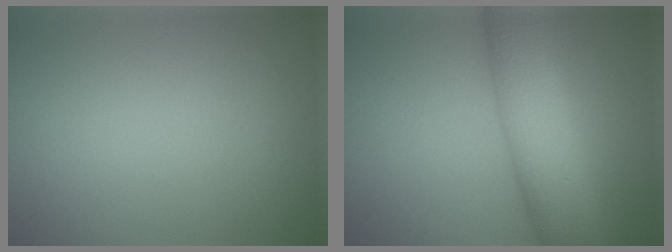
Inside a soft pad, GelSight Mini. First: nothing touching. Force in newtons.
{"total": 8.6, "press": 8.6, "slide": 0.4}